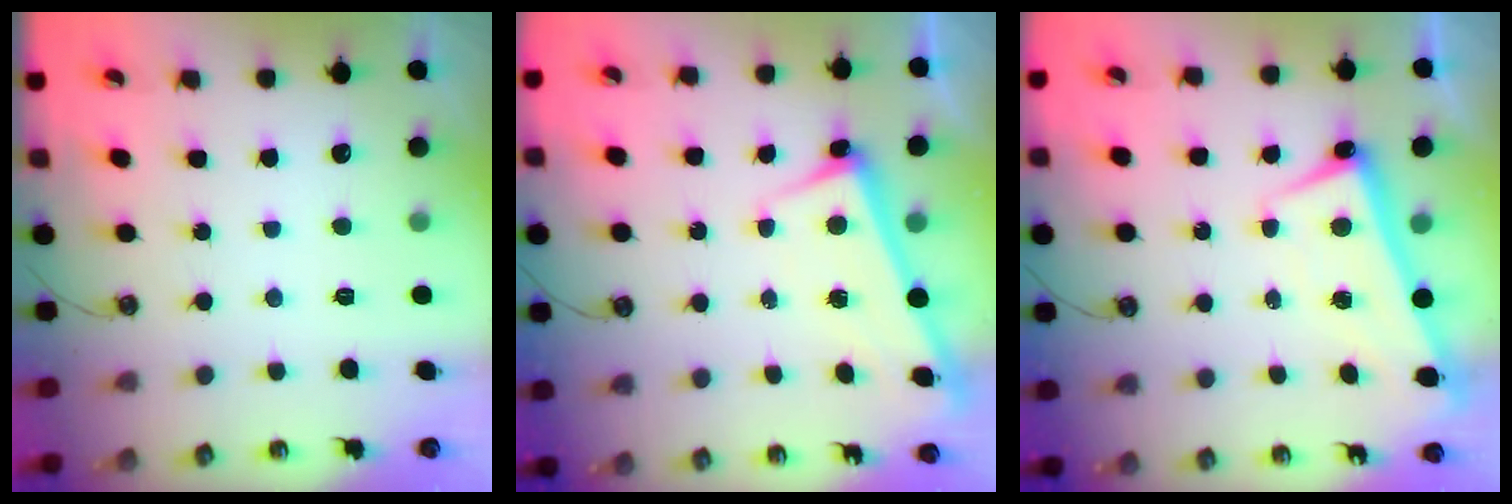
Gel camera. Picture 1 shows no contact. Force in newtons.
{"total": 2.8, "press": 2.7, "slide": 0.4}
{"total": 2.7, "press": 2.6, "slide": 0.8}